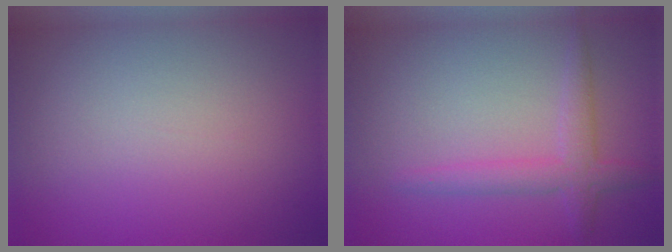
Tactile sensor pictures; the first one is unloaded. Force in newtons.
{"total": 2.6, "press": 2.6, "slide": 0.1}